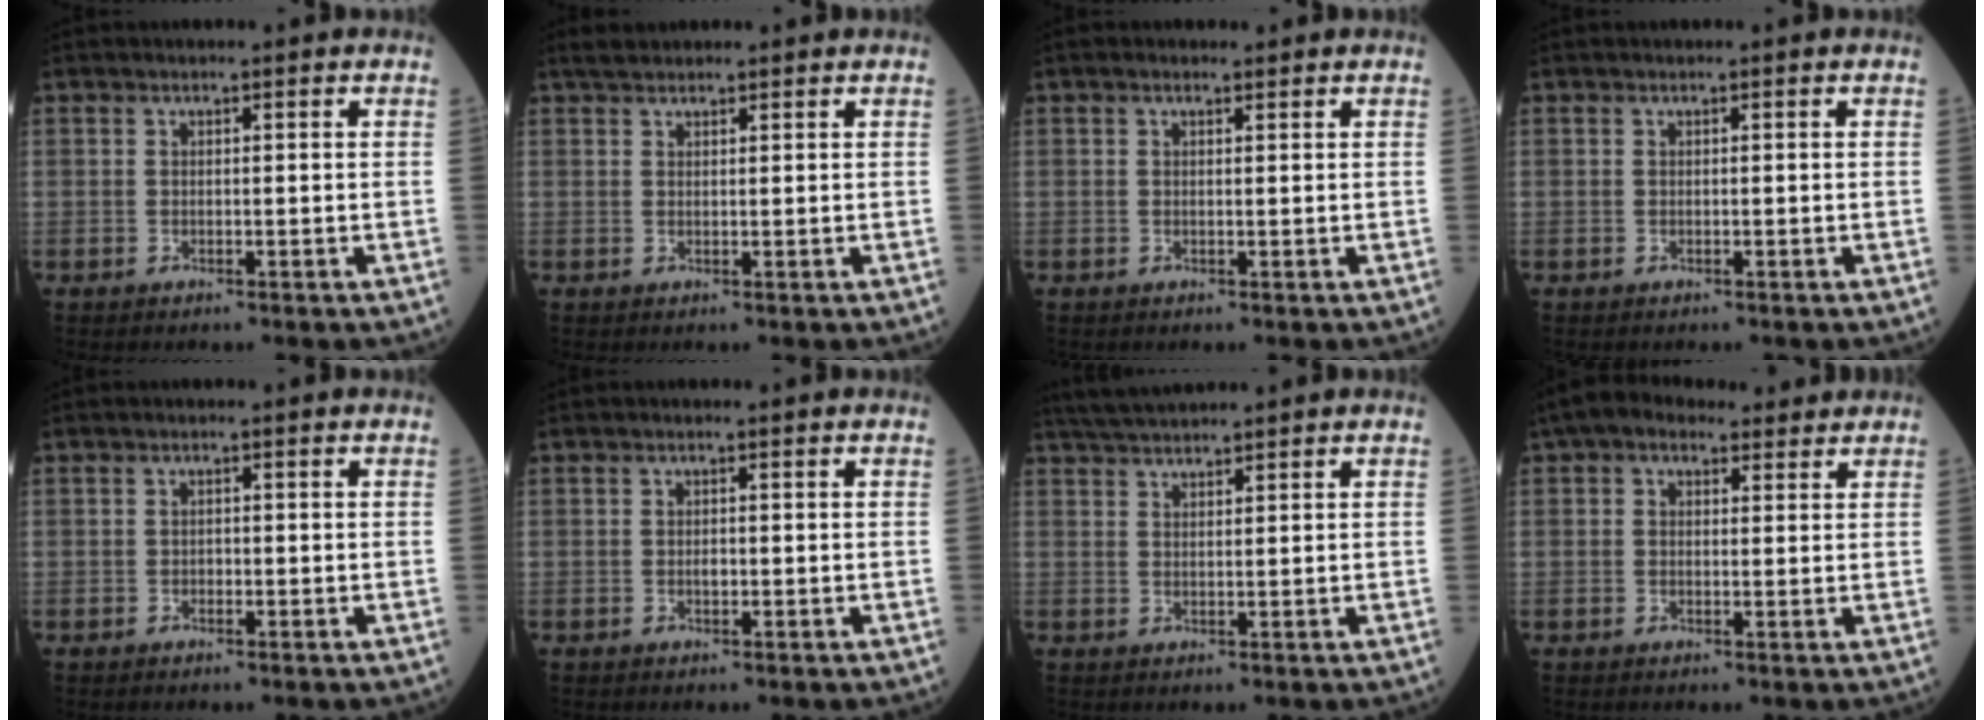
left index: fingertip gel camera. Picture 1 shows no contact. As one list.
[{"total": 2.3, "force": [2.1, 0.8, 0.7], "torque": [-0.014, 0.017, 0.036]}, {"total": 0.9, "force": [0.6, 0.4, 0.5], "torque": [-0.017, 0.005, 0.009]}, {"total": 0.0}, {"total": 0.7, "force": [-0.2, 0.5, 0.4], "torque": [-0.005, 0.002, -0.007]}, {"total": 0.9, "force": [-0.1, 0.5, 0.7], "torque": [-0.016, 0.000, -0.002]}, {"total": 5.3, "force": [4.9, 0.0, 2.0], "torque": [-0.041, 0.029, 0.095]}, {"total": 6.7, "force": [4.7, 3.6, 3.1], "torque": [-0.057, 0.042, 0.078]}]